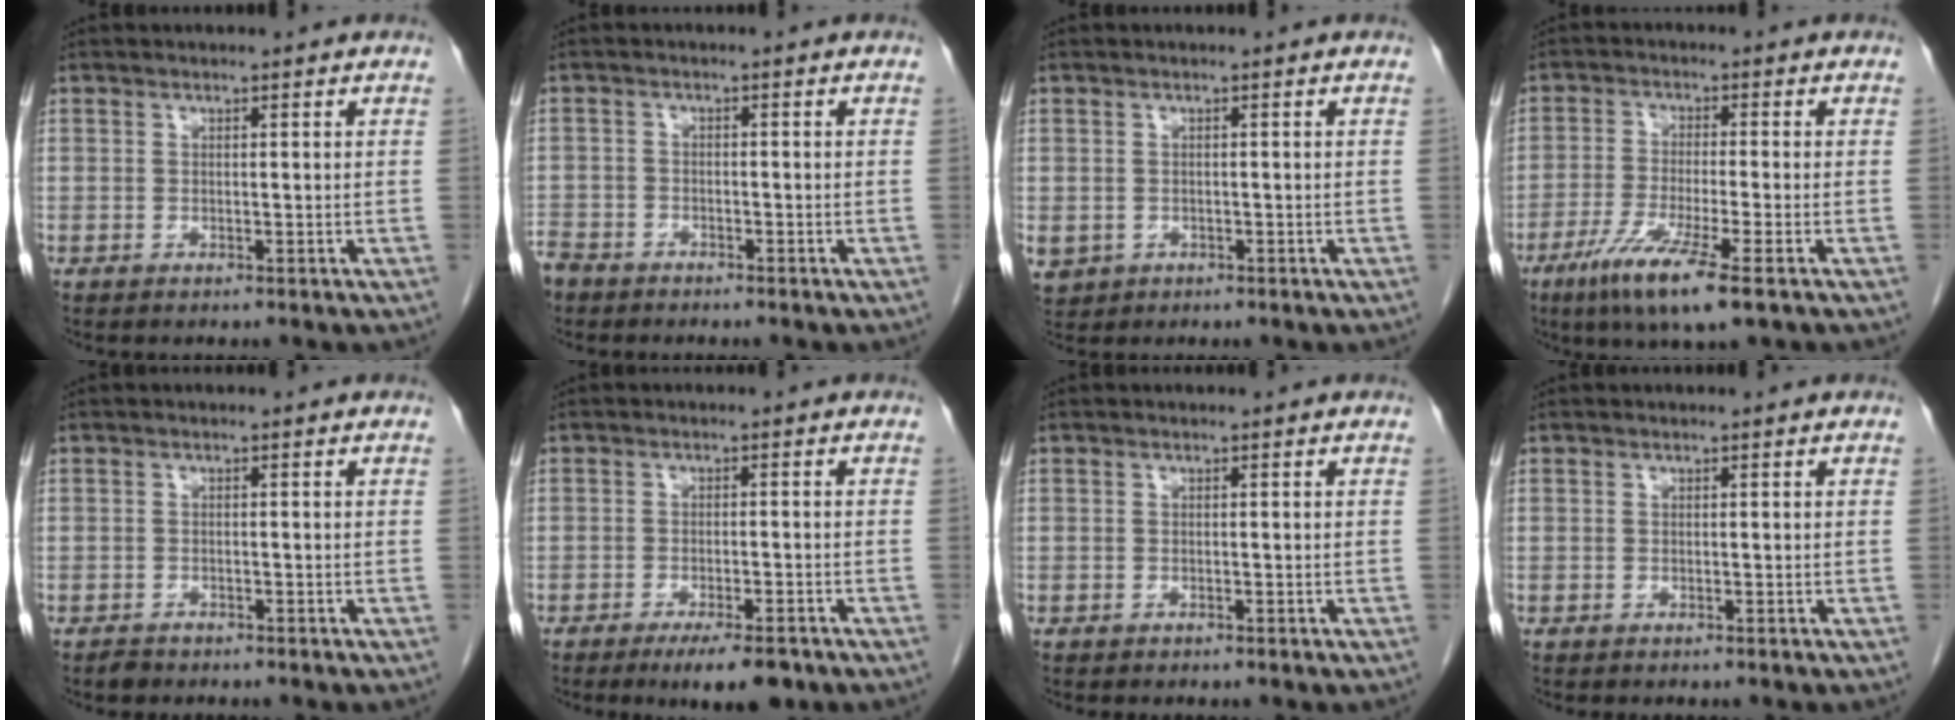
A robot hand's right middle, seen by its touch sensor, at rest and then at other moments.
{"total": 5.1, "force": [-4.2, 2.6, 1.0], "torque": [-0.024, -0.003, -0.081]}
{"total": 4.6, "force": [-1.8, 4.0, 1.4], "torque": [-0.036, -0.003, -0.021]}
{"total": 9.3, "force": [-5.2, 0.1, 7.7], "torque": [-0.152, -0.028, -0.092]}
{"total": 1.3, "force": [-1.1, 0.6, 0.3], "torque": [-0.012, -0.001, -0.017]}
{"total": 6.3, "force": [-4.4, 1.5, 4.3], "torque": [-0.058, -0.009, -0.063]}
{"total": 0.0}
{"total": 0.0}